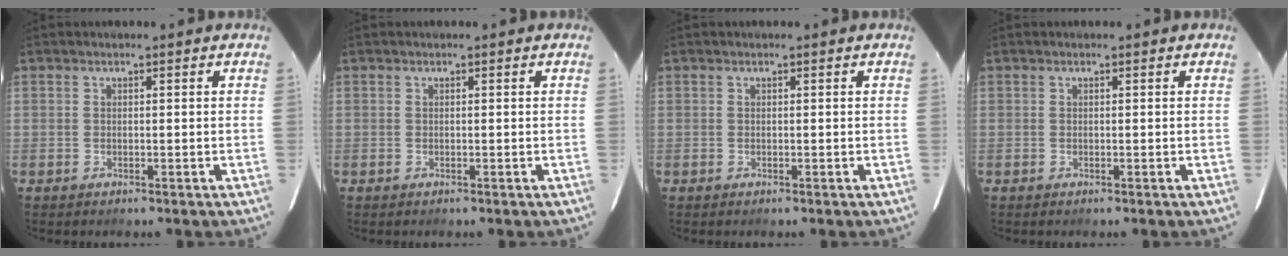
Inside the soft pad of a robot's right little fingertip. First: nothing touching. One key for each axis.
{"total": 0.0}
{"total": 0.0}
{"total": 0.0}